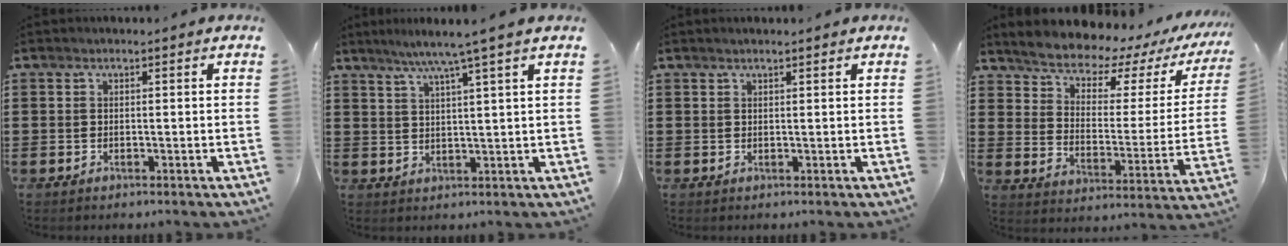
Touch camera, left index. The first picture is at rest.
{"total": 5.3, "force": [3.9, -1.1, 3.4], "torque": [-0.076, -0.010, 0.063]}
{"total": 0.8, "force": [0.7, 0.0, 0.5], "torque": [-0.009, 0.000, 0.012]}
{"total": 6.2, "force": [6.0, 1.1, 1.0], "torque": [-0.057, -0.052, 0.102]}